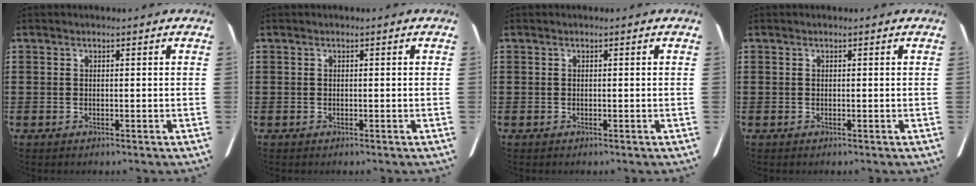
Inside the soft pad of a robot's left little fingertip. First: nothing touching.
{"total": 0.0}
{"total": 0.0}
{"total": 0.0}